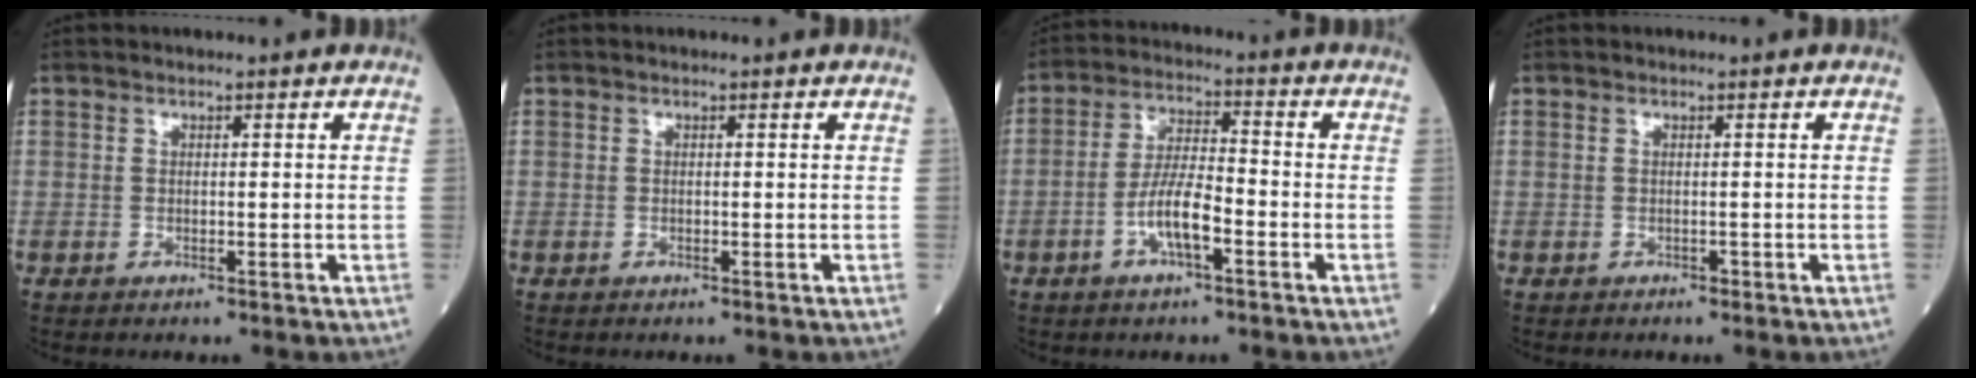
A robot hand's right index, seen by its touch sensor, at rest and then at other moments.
{"total": 0.0}
{"total": 7.3, "force": [-2.7, 1.8, 6.5], "torque": [-0.131, 0.006, -0.053]}
{"total": 0.6, "force": [-0.1, 0.3, 0.4], "torque": [-0.010, 0.000, 0.000]}